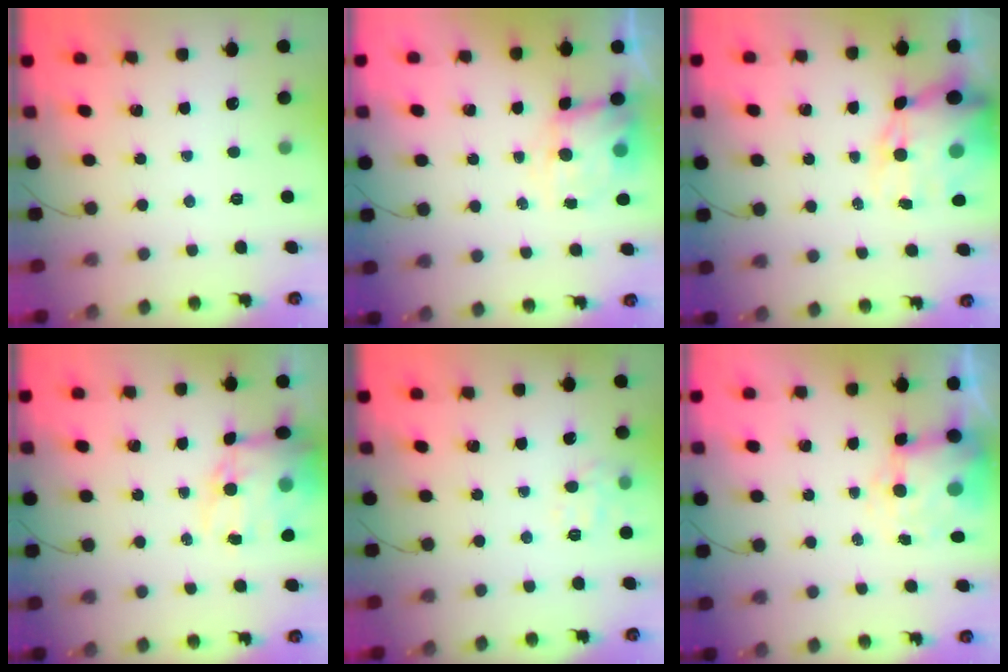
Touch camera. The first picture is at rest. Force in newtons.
{"total": 6.9, "press": 6.8, "slide": 1.1}
{"total": 14.3, "press": 14.0, "slide": 3.1}
{"total": 13.4, "press": 13.0, "slide": 3.3}
{"total": 8.5, "press": 8.4, "slide": 1.2}
{"total": 8.4, "press": 8.3, "slide": 1.4}